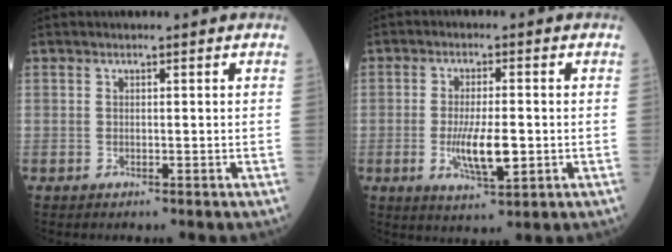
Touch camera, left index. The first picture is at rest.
{"total": 7.0, "force": [-1.4, 1.9, 6.6], "torque": [-0.131, -0.015, -0.019]}